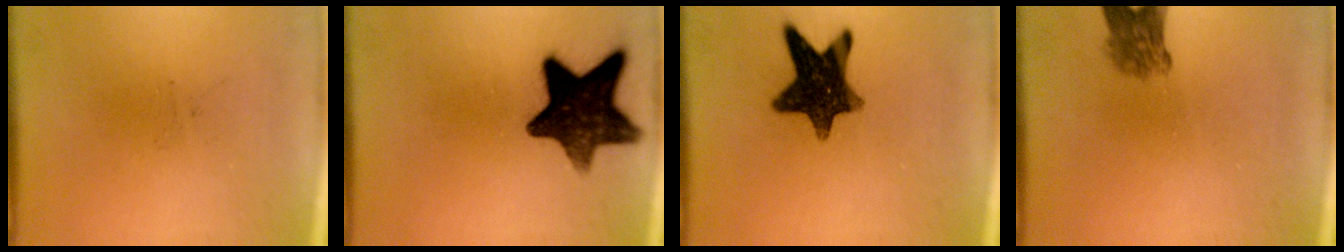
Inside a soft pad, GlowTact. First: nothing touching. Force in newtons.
{"total": 12.9}
{"total": 11.9}
{"total": 4.1}